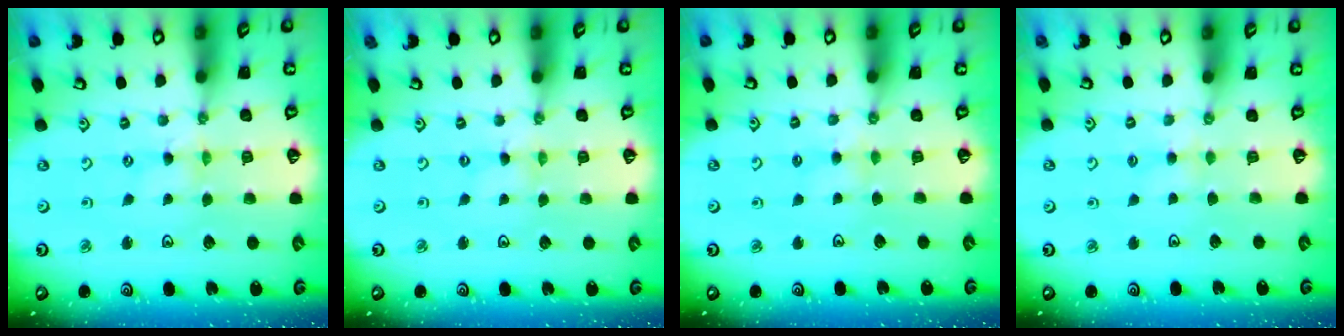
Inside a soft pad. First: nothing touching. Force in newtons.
{"total": 0.0}
{"total": 3.7, "press": 3.6, "slide": 0.7}
{"total": 2.8, "press": 2.7, "slide": 0.5}